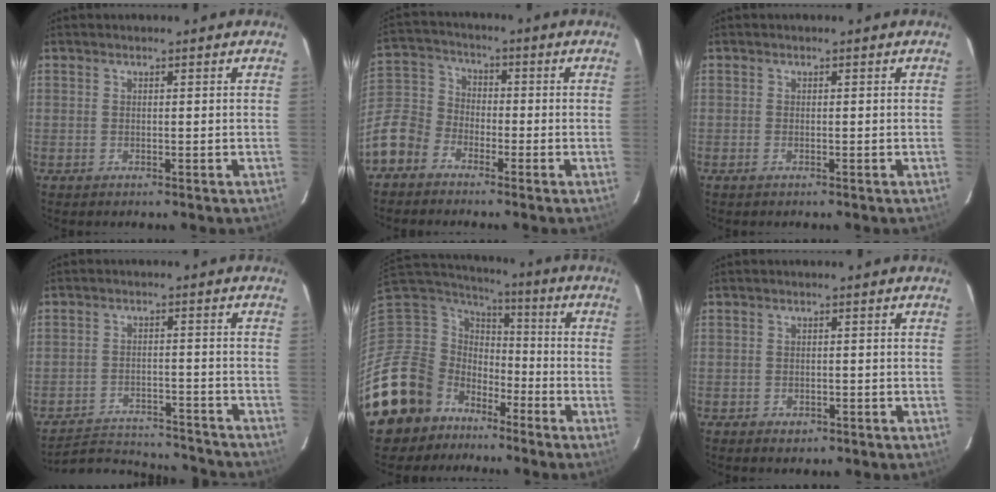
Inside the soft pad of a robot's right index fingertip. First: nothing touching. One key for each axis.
{"total": 10.1, "fx": -5.8, "fy": 7.5, "fz": 3.5, "tx": -0.090, "ty": 0.031, "tz": -0.127}
{"total": 0.7, "fx": -0.5, "fy": 0.3, "fz": 0.4, "tx": -0.008, "ty": -0.001, "tz": -0.010}
{"total": 16.5, "fx": -15.5, "fy": 4.1, "fz": 4.1, "tx": -0.092, "ty": 0.016, "tz": -0.204}
{"total": 18.2, "fx": -10.7, "fy": 13.9, "fz": 4.9, "tx": -0.144, "ty": 0.027, "tz": -0.179}
{"total": 2.3, "fx": -1.3, "fy": 1.7, "fz": 0.9, "tx": -0.018, "ty": 0.000, "tz": -0.015}